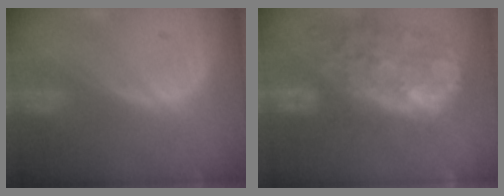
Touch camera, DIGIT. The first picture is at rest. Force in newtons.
{"total": 12.4, "press": 11.3, "slide": 5.1}